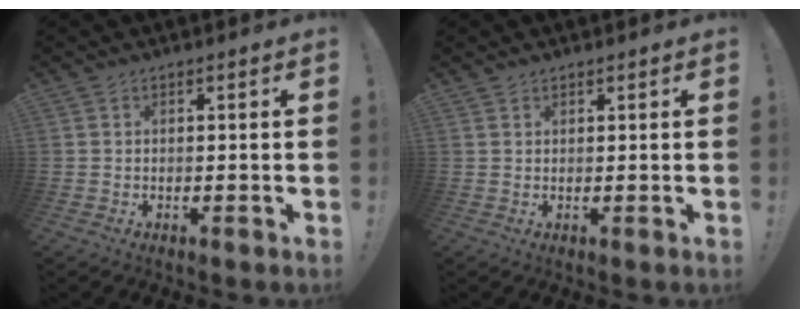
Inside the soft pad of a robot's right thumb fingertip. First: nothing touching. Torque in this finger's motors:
{"motor_torque": [-0.06, -0.13, -0.10, -0.14, 0.03]}